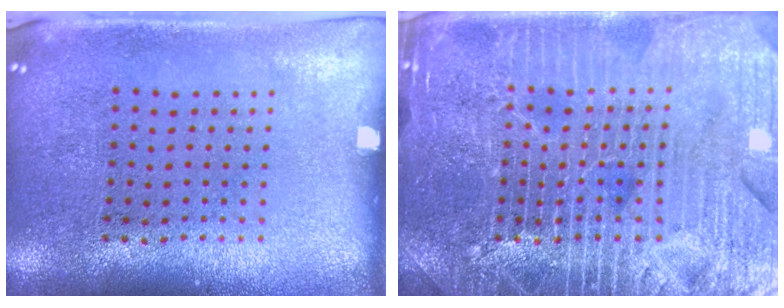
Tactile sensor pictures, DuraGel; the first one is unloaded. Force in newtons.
{"total": 7.2, "press": 7.1, "slide": 1.0}